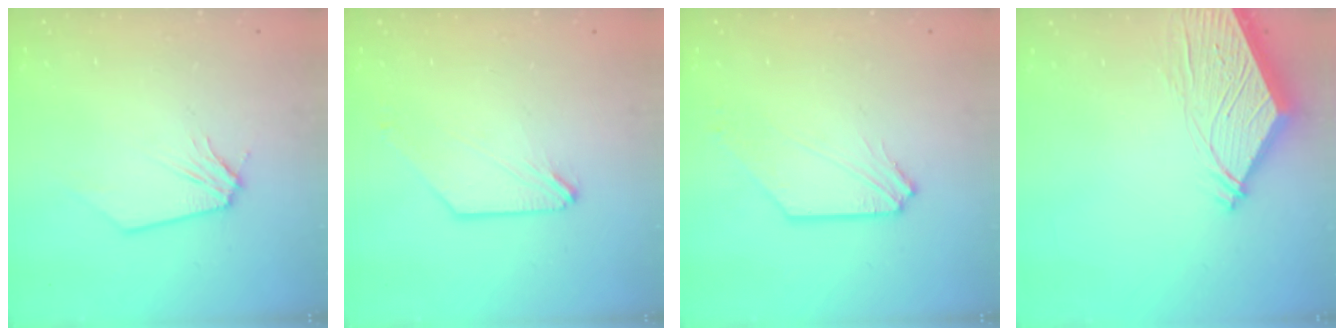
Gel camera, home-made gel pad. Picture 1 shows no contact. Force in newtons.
{"total": 0.0}
{"total": 2.3, "press": 2.3, "slide": 0.2}
{"total": 8.9, "press": 8.8, "slide": 1.3}